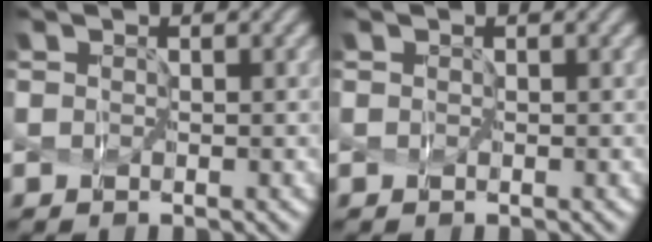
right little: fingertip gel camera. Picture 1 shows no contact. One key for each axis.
{"total": 0.0}